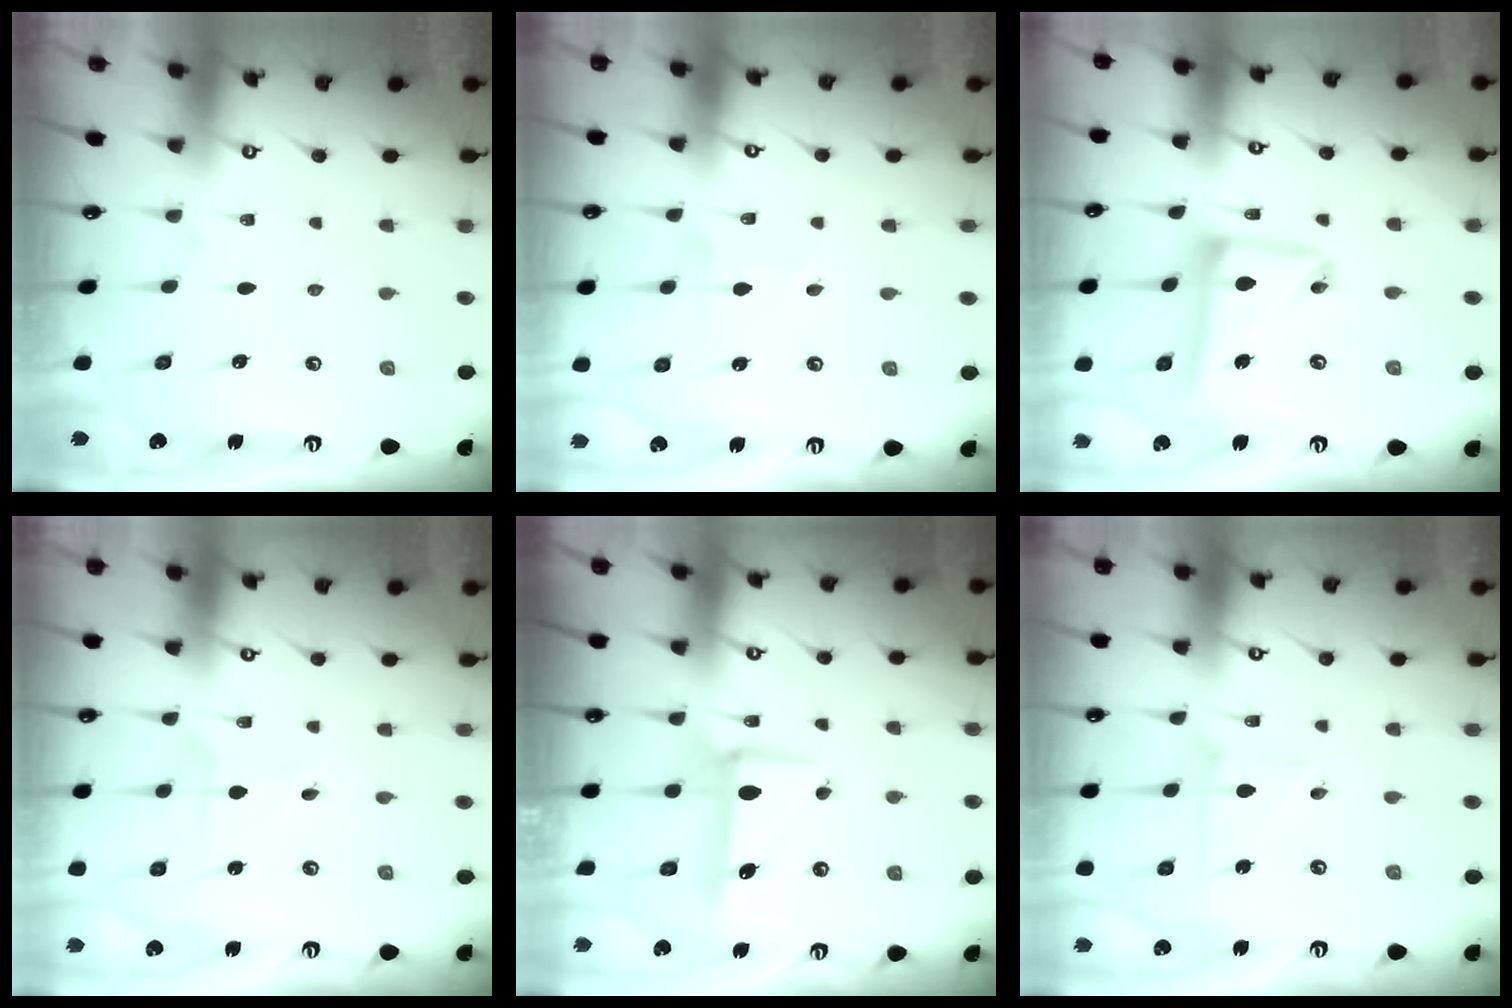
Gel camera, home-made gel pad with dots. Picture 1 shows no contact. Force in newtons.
{"total": 2.3, "press": 2.3, "slide": 0.3}
{"total": 13.3, "press": 13.3, "slide": 1.4}
{"total": 1.8, "press": 1.8, "slide": 0.2}
{"total": 8.5, "press": 8.5, "slide": 0.3}
{"total": 3.4, "press": 3.4, "slide": 0.4}